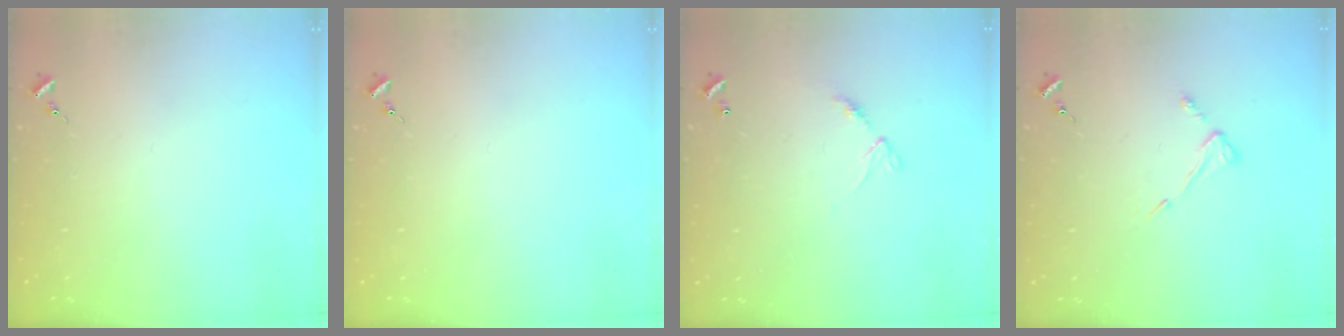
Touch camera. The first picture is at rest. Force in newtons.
{"total": 0.0}
{"total": 6.4, "press": 6.4, "slide": 0.5}
{"total": 5.2, "press": 5.1, "slide": 0.6}